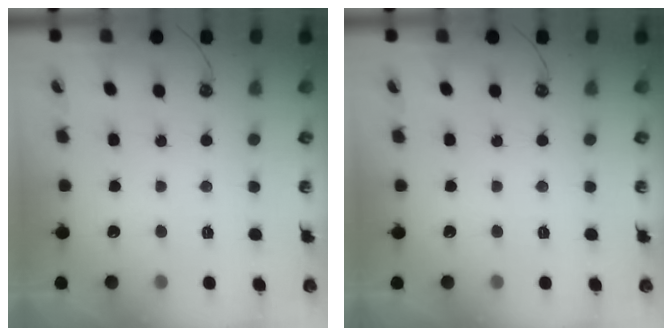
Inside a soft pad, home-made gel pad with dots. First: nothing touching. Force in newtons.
{"total": 0.0}